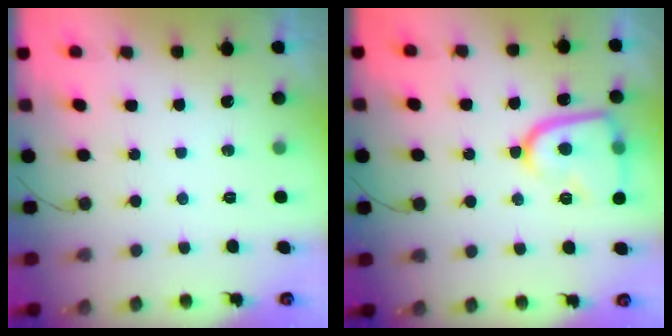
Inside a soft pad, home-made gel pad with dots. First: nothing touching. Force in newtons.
{"total": 14.7, "press": 14.6, "slide": 1.3}